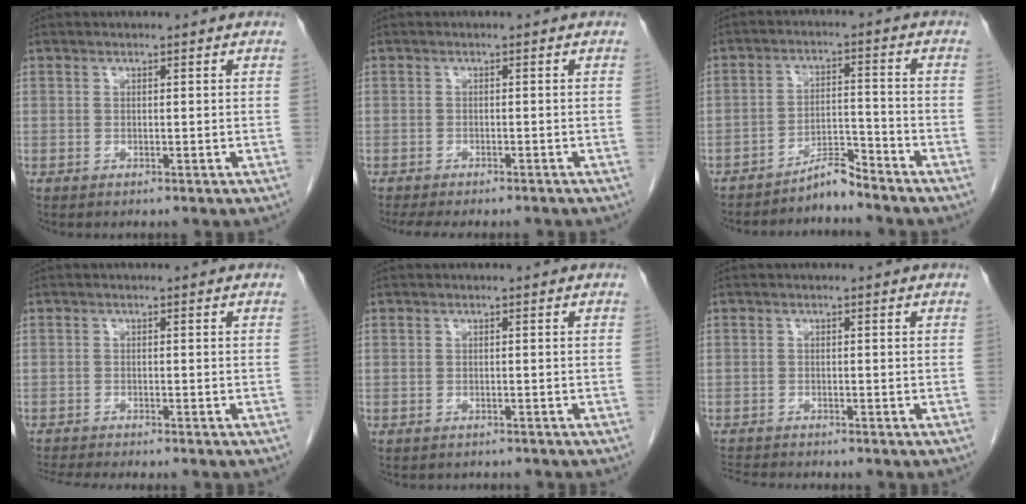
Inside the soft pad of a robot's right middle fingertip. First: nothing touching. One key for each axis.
{"total": 8.2, "fx": -7.1, "fy": 2.2, "fz": 3.6, "tx": -0.047, "ty": -0.006, "tz": -0.095}
{"total": 4.4, "fx": -4.3, "fy": 0.2, "fz": 1.2, "tx": -0.013, "ty": -0.004, "tz": -0.077}
{"total": 6.1, "fx": -5.5, "fy": -0.1, "fz": 2.5, "tx": -0.032, "ty": -0.011, "tz": -0.086}
{"total": 1.9, "fx": -1.7, "fy": 0.8, "fz": 0.2, "tx": -0.008, "ty": 0.000, "tz": -0.023}
{"total": 3.6, "fx": -3.5, "fy": -0.3, "fz": 0.7, "tx": -0.013, "ty": -0.018, "tz": -0.062}